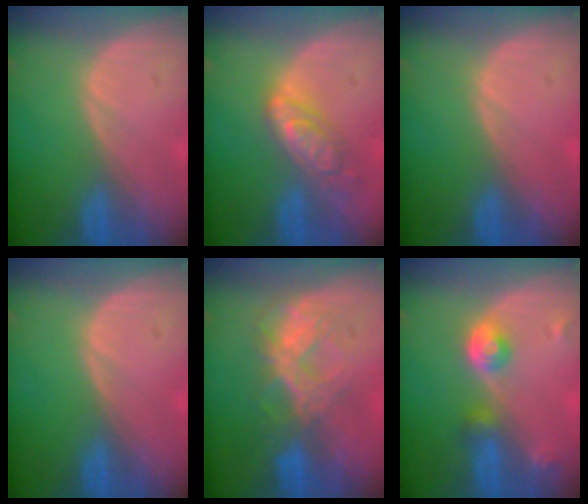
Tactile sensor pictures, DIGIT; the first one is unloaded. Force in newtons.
{"total": 6.4, "press": 5.7, "slide": 3.0}
{"total": 0.0}
{"total": 0.0}
{"total": 6.8, "press": 6.7, "slide": 1.2}
{"total": 4.3, "press": 4.3, "slide": 0.3}